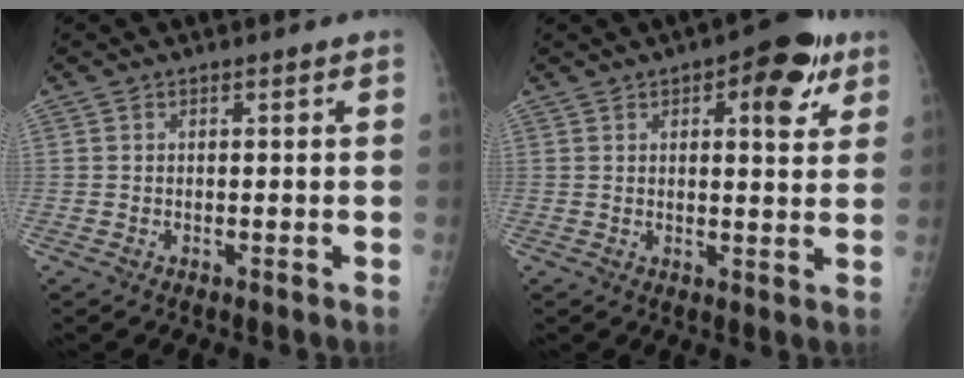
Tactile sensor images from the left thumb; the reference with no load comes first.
{"total": 10.5, "force": [5.0, 4.3, 8.1], "torque": [-0.075, -0.011, 0.058]}